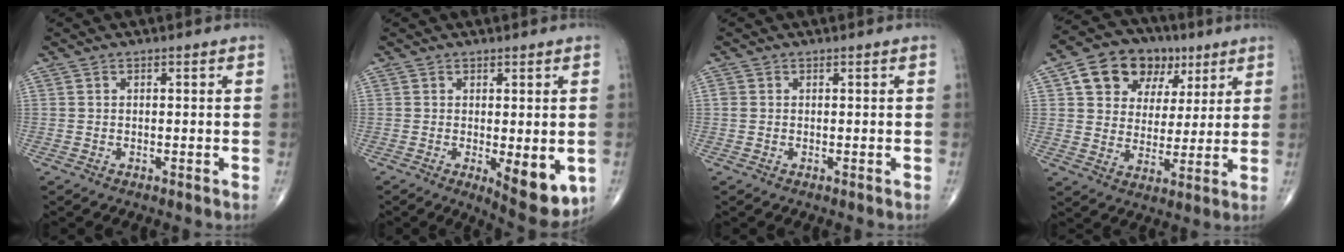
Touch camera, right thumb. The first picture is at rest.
{"total": 8.7, "force": [-1.8, 3.2, 7.8], "torque": [-0.095, -0.022, -0.017]}
{"total": 0.9, "force": [0.1, 0.8, 0.4], "torque": [-0.007, 0.002, 0.002]}
{"total": 14.1, "force": [6.3, 10.6, 6.9], "torque": [-0.072, -0.004, 0.104]}